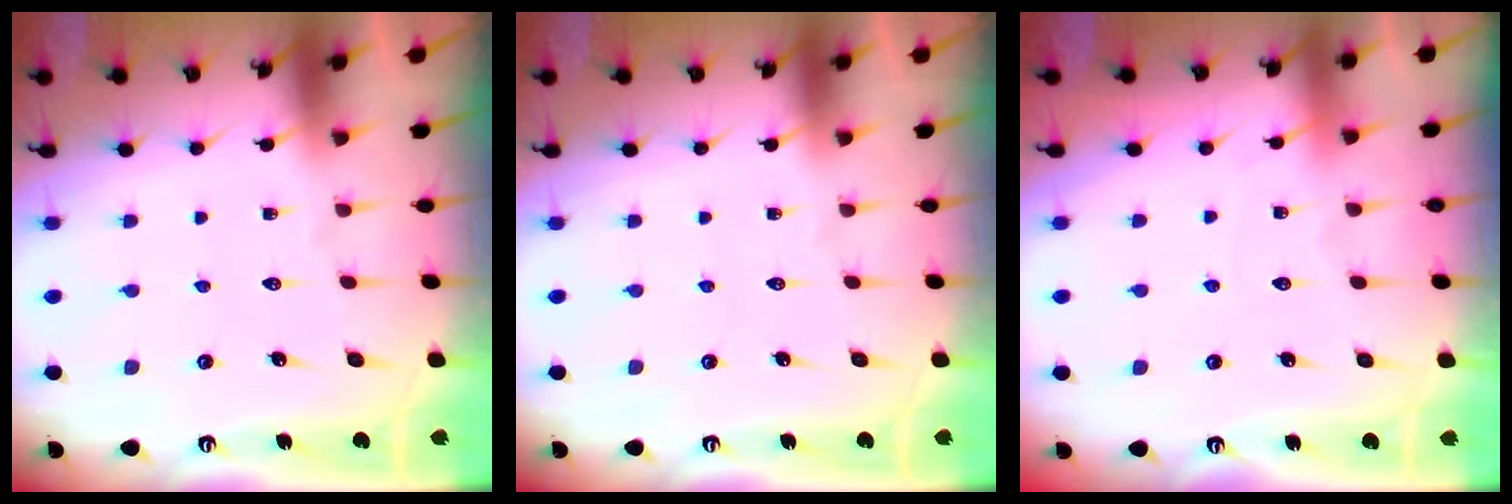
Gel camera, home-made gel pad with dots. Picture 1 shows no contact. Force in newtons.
{"total": 0.0}
{"total": 2.9, "press": 2.9, "slide": 0.4}